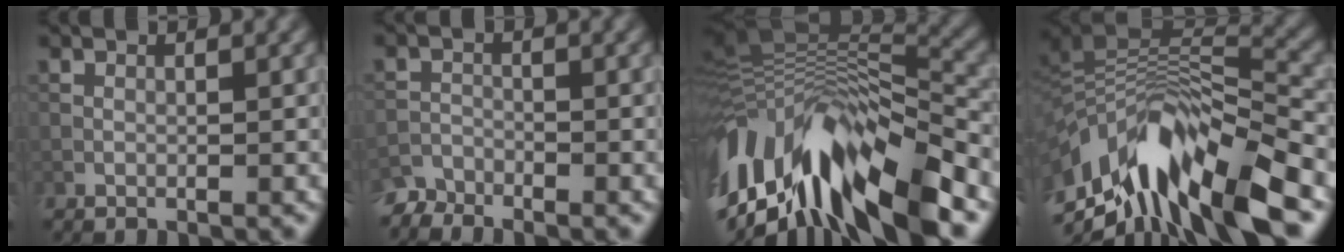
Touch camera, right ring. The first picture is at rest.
{"total": 2.5, "force": [-2.5, 0.5, 0.0], "torque": [-0.005, -0.005, -0.054]}
{"total": 16.3, "force": [-5.8, 6.6, 13.8], "torque": [-0.252, -0.010, -0.099]}
{"total": 13.7, "force": [-7.2, 4.8, 10.6], "torque": [-0.204, 0.012, -0.118]}